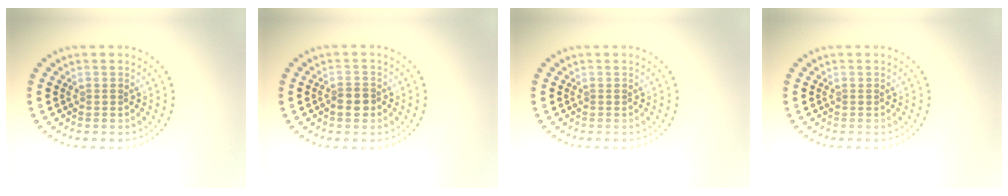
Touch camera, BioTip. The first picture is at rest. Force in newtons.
{"total": 1.9, "press": 1.7, "slide": 0.8}
{"total": 0.0}
{"total": 0.0}